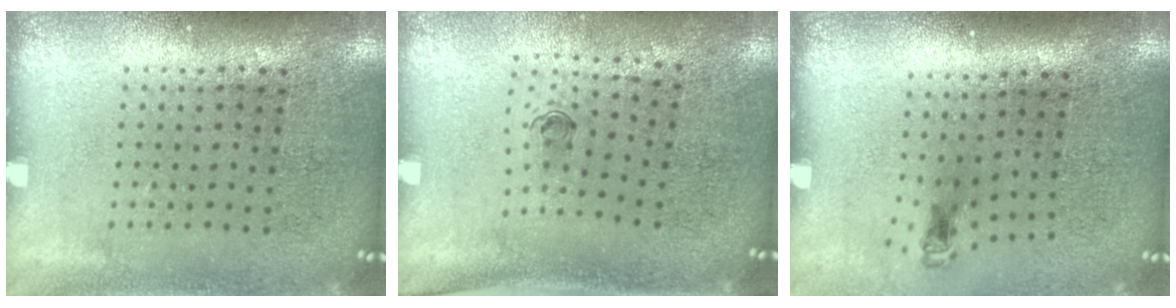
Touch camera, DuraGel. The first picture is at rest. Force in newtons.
{"total": 0.7, "press": 0.3, "slide": 0.6}
{"total": 0.8, "press": 0.4, "slide": 0.7}